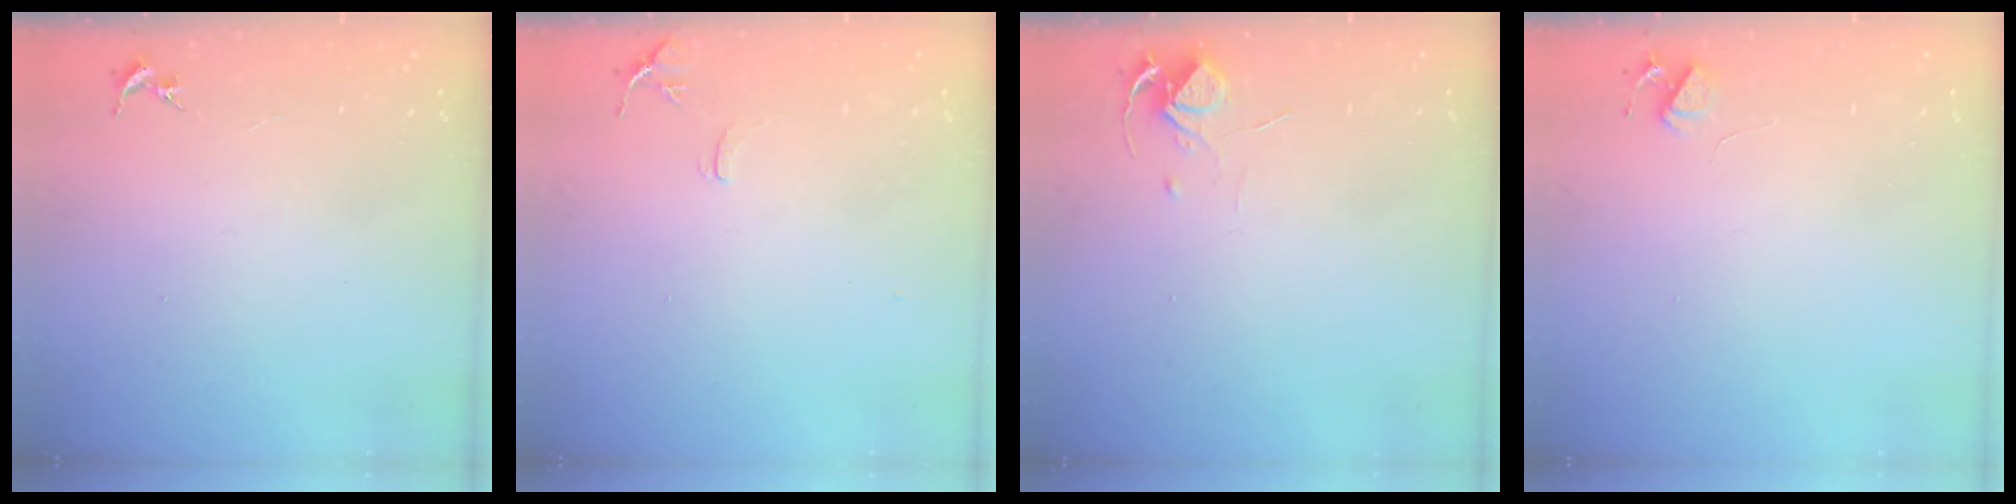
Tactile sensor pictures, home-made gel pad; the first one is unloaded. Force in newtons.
{"total": 7.1, "press": 7.1, "slide": 0.8}
{"total": 5.8, "press": 5.8, "slide": 0.3}
{"total": 4.9, "press": 4.9, "slide": 0.7}